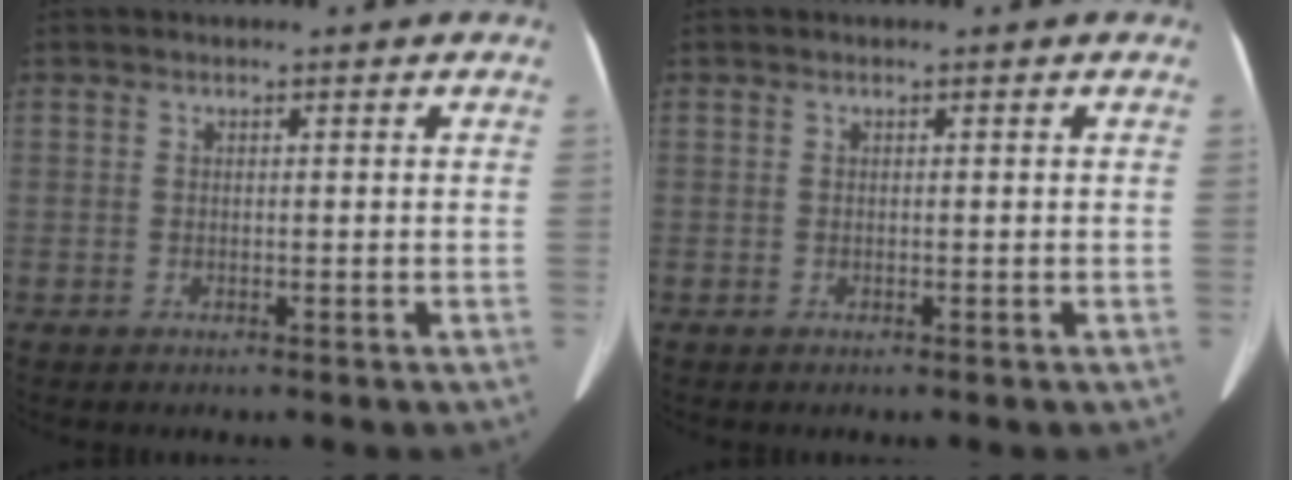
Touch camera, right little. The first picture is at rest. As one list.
[{"total": 0.0}]